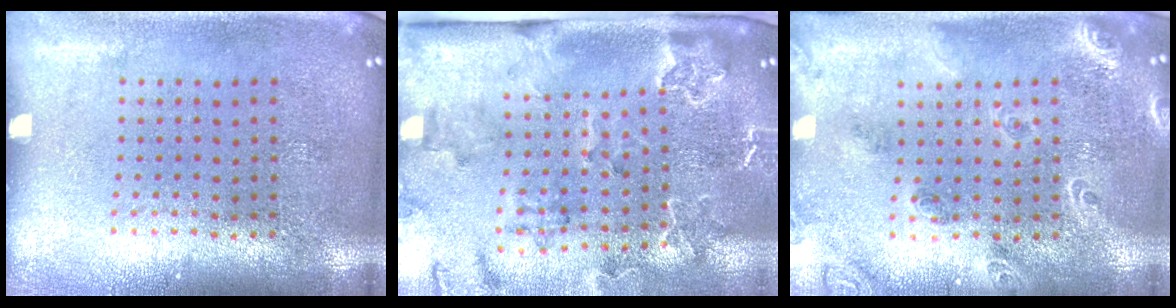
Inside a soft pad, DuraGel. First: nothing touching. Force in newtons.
{"total": 2.3, "press": 2.3, "slide": 0.4}
{"total": 1.8, "press": 1.7, "slide": 0.8}